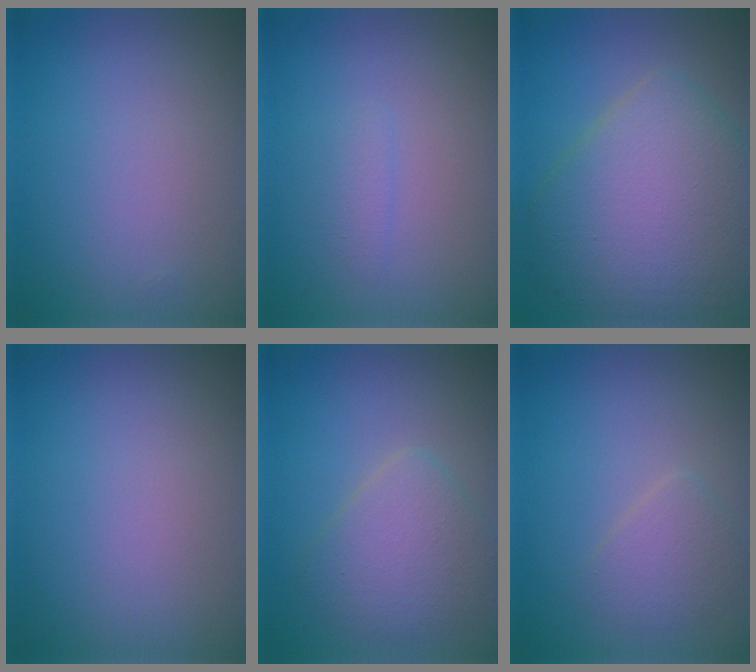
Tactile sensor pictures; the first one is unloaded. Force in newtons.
{"total": 1.0, "press": 1.0, "slide": 0.1}
{"total": 9.7, "press": 9.7, "slide": 0.4}
{"total": 0.0}
{"total": 4.0, "press": 3.9, "slide": 0.3}
{"total": 2.0, "press": 2.0, "slide": 0.0}